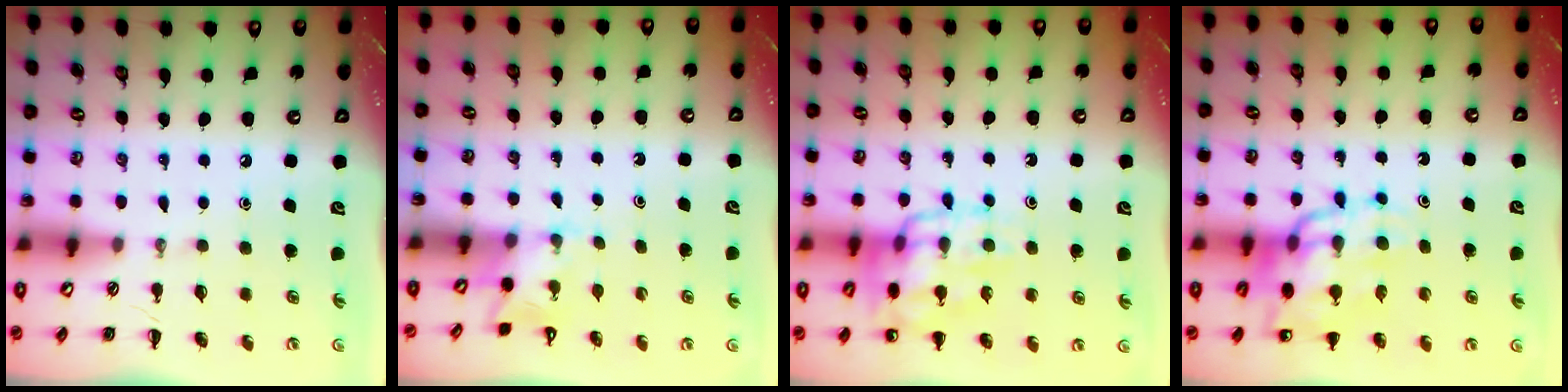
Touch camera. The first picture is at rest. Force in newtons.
{"total": 3.1, "press": 3.0, "slide": 0.8}
{"total": 15.4, "press": 15.2, "slide": 1.9}
{"total": 15.5, "press": 15.0, "slide": 3.8}